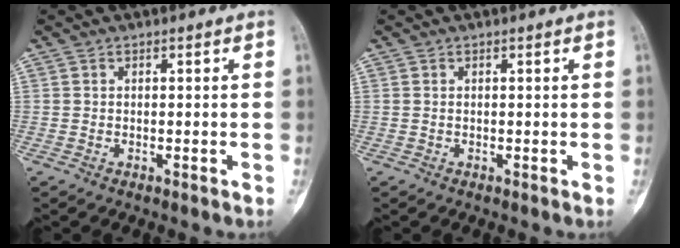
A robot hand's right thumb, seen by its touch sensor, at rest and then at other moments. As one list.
[{"total": 0.0}]